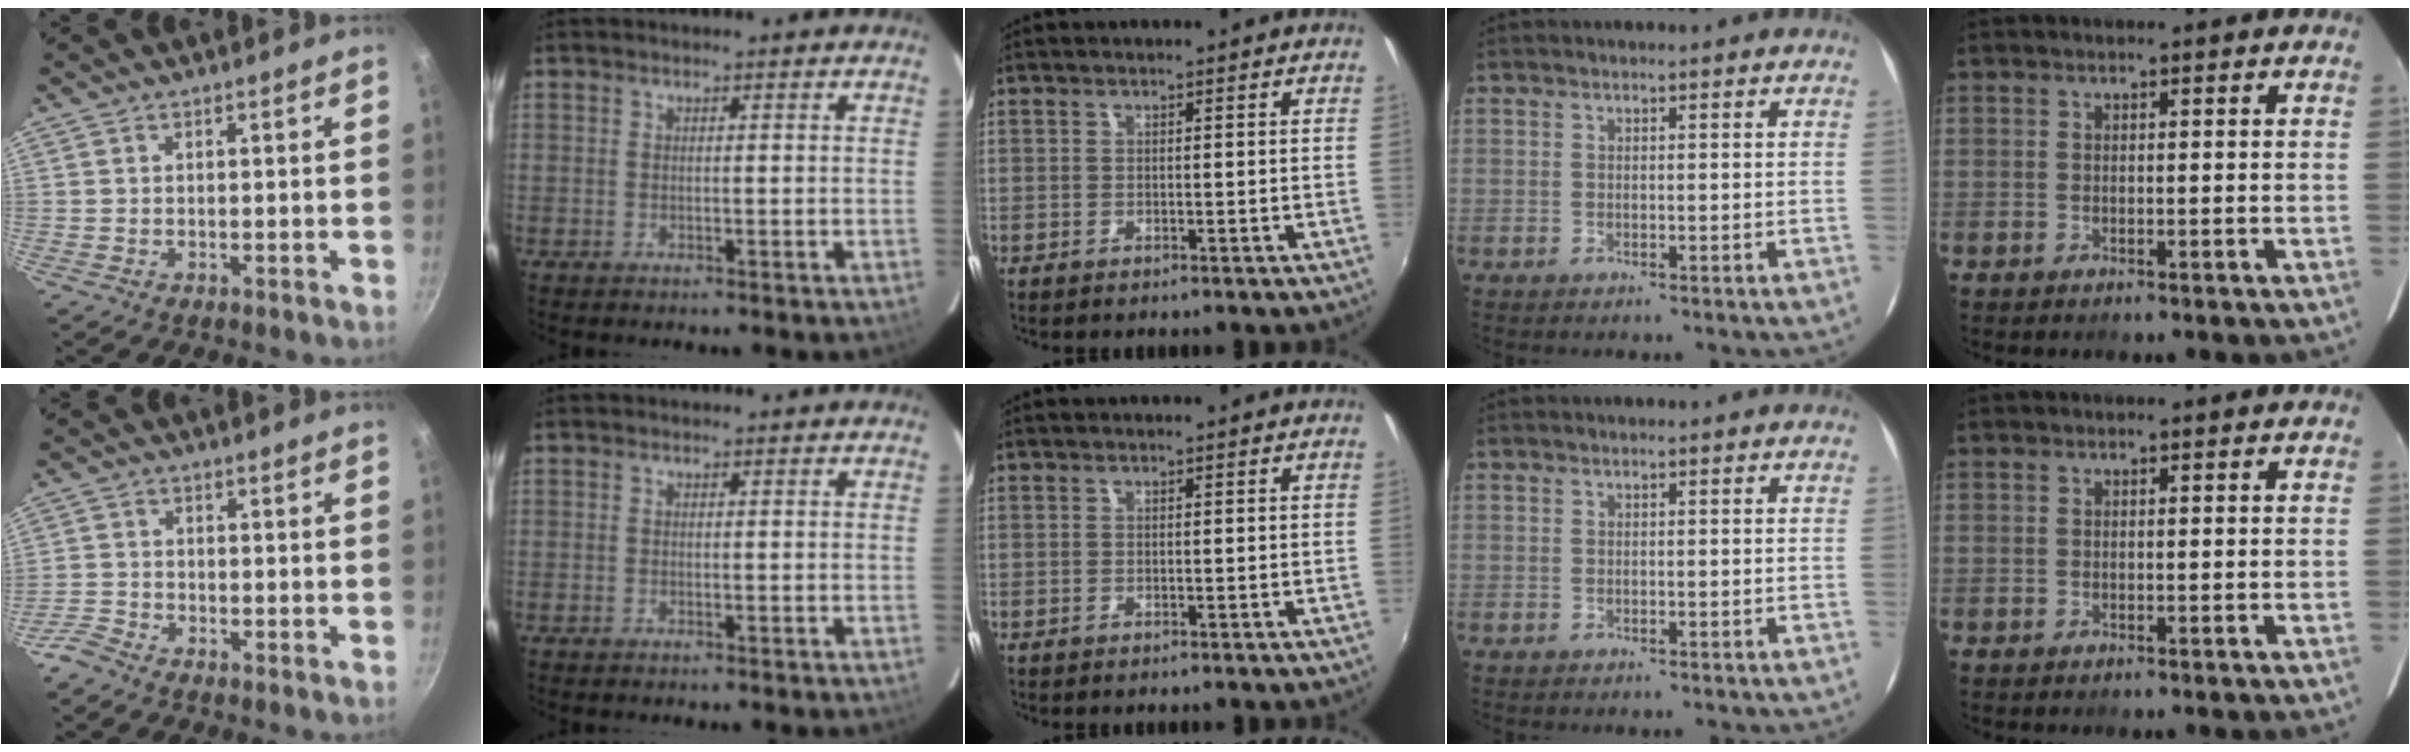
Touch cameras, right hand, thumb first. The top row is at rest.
{"thumb": {"total": 3.0, "force": [-2.7, 1.1, 0.8], "torque": [-0.025, 0.019, -0.062]}}